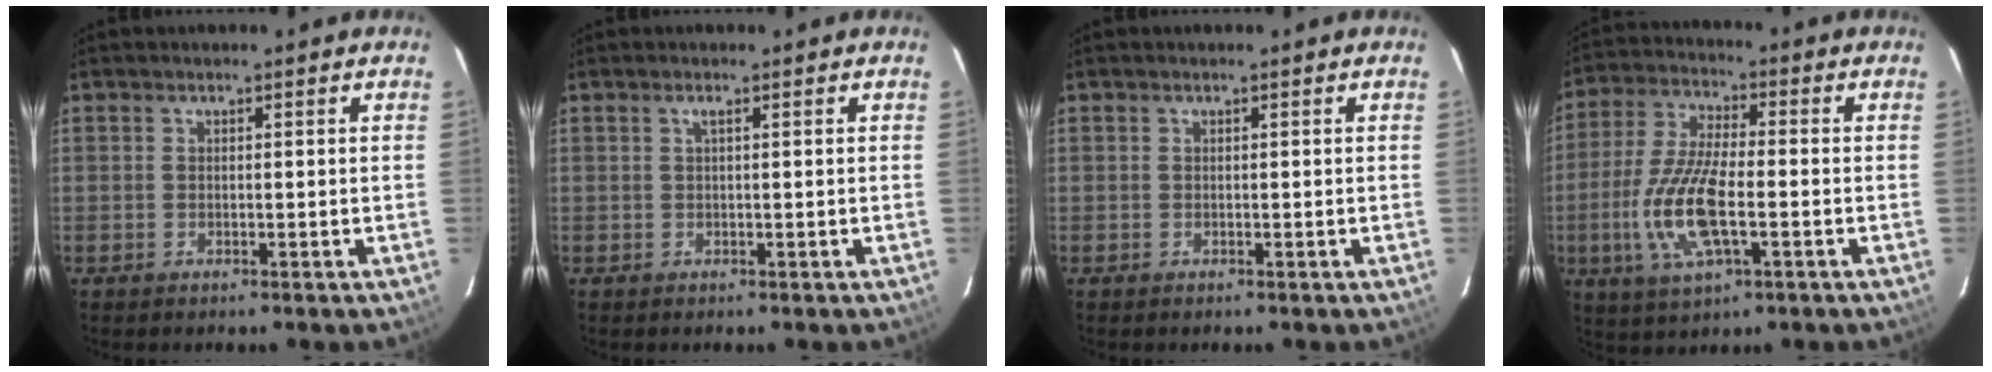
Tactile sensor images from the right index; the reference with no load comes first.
{"total": 0.6, "force": [0.2, -0.1, 0.6], "torque": [-0.011, 0.004, 0.002]}
{"total": 0.0}
{"total": 13.8, "force": [-3.4, 4.7, 12.6], "torque": [-0.269, -0.003, -0.068]}